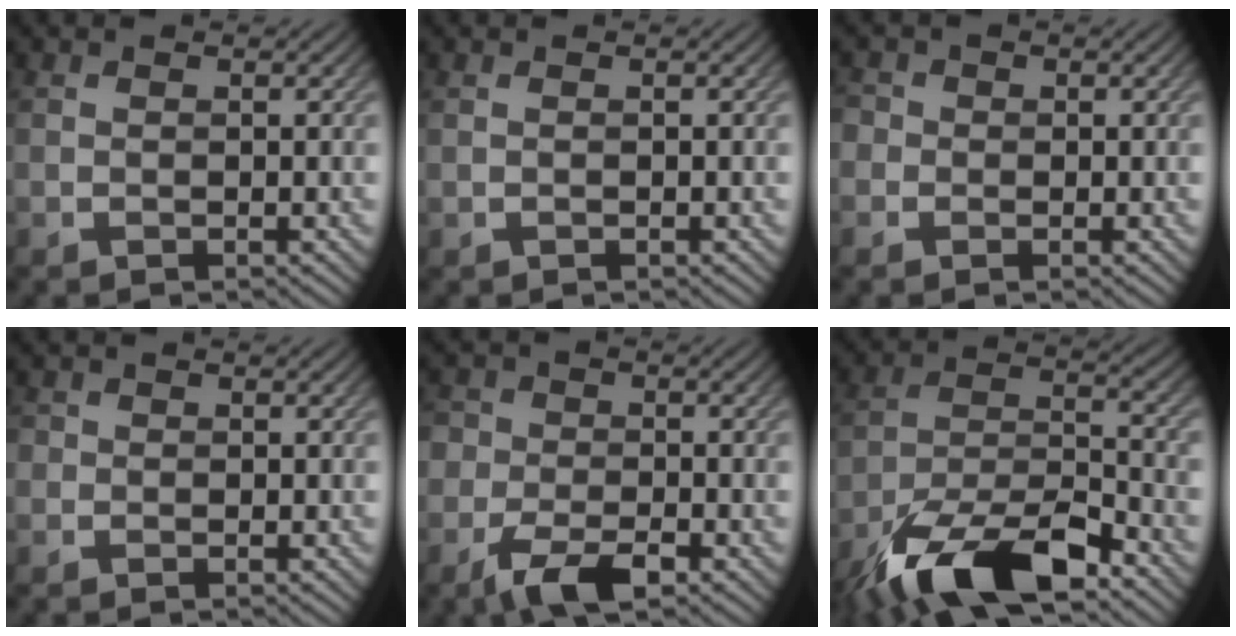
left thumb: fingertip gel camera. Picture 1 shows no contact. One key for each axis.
{"total": 0.0}
{"total": 2.2, "fx": 0.1, "fy": 2.1, "fz": 0.5, "tx": -0.010, "ty": 0.006, "tz": -0.019}
{"total": 1.1, "fx": 0.1, "fy": 1.1, "fz": 0.2, "tx": 0.001, "ty": -0.001, "tz": -0.004}
{"total": 6.2, "fx": -3.3, "fy": 3.5, "fz": 3.8, "tx": -0.075, "ty": -0.005, "tz": -0.071}
{"total": 14.5, "fx": -10.3, "fy": 4.4, "fz": 9.2, "tx": -0.185, "ty": -0.006, "tz": -0.199}